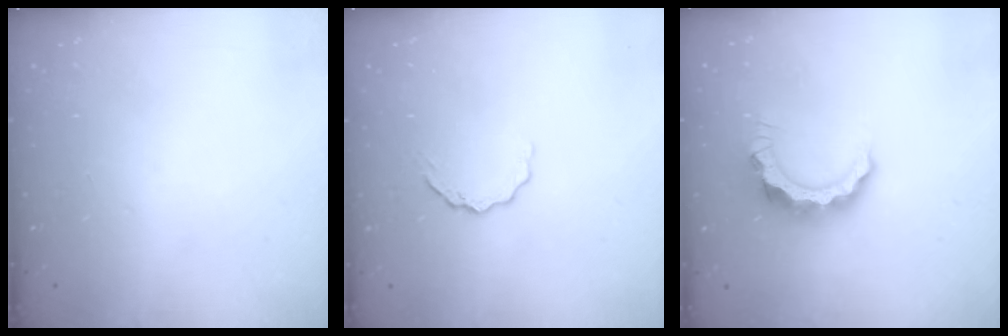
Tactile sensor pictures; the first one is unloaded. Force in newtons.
{"total": 5.2, "press": 5.2, "slide": 0.6}
{"total": 9.0, "press": 9.0, "slide": 0.3}